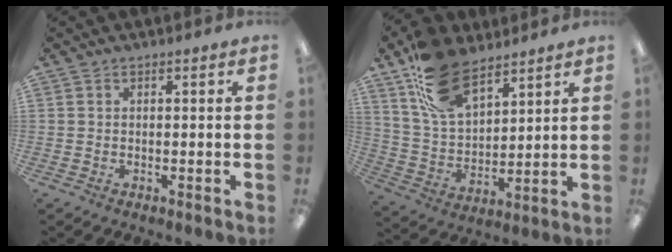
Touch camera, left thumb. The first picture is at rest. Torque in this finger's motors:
{"motor_torque": [0.46, 0.42, 1.20, -1.56, 0.11]}